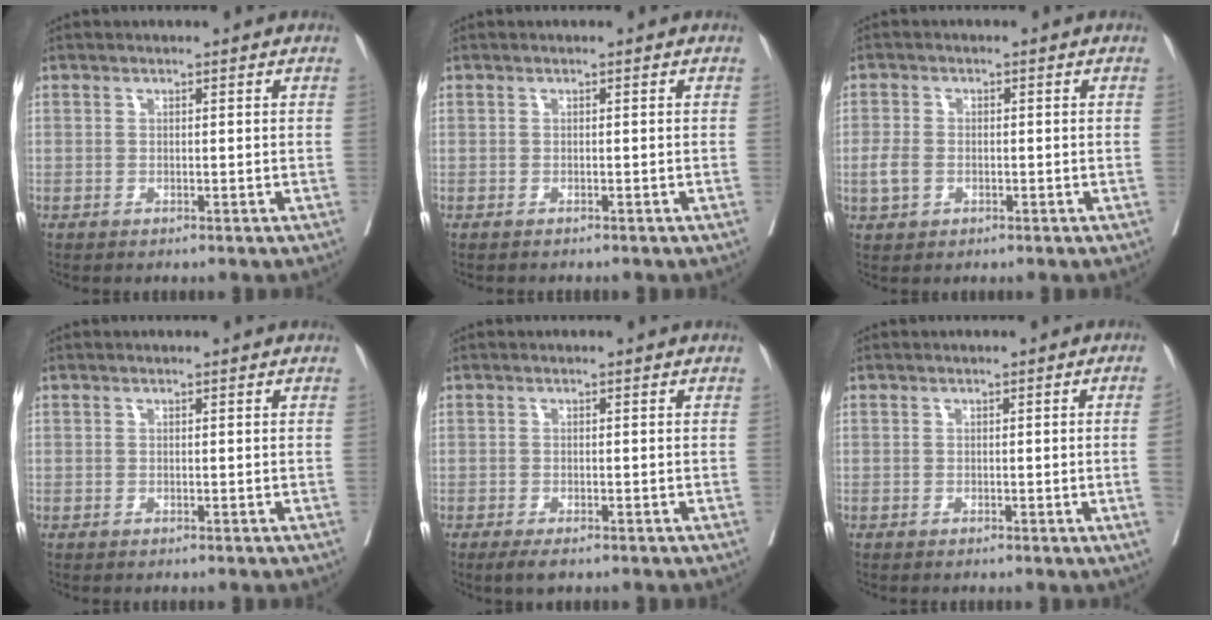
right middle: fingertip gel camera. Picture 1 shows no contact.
{"total": 0.6, "force": [-0.6, -0.1, 0.2], "torque": [0.004, 0.000, -0.009]}
{"total": 3.1, "force": [-0.7, 2.2, 2.1], "torque": [-0.052, 0.003, -0.012]}
{"total": 0.0}
{"total": 2.5, "force": [-1.7, 0.6, 1.6], "torque": [-0.022, -0.003, -0.025]}
{"total": 2.9, "force": [-0.3, -1.1, 2.7], "torque": [-0.040, -0.005, 0.001]}